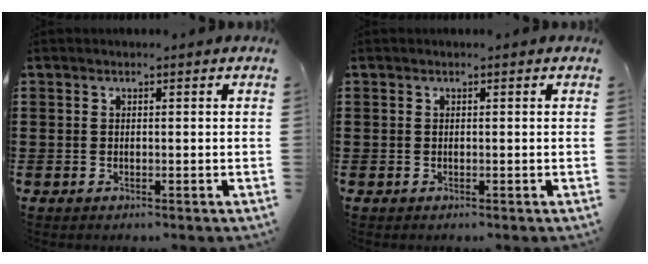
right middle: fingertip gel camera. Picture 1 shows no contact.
{"total": 0.0}